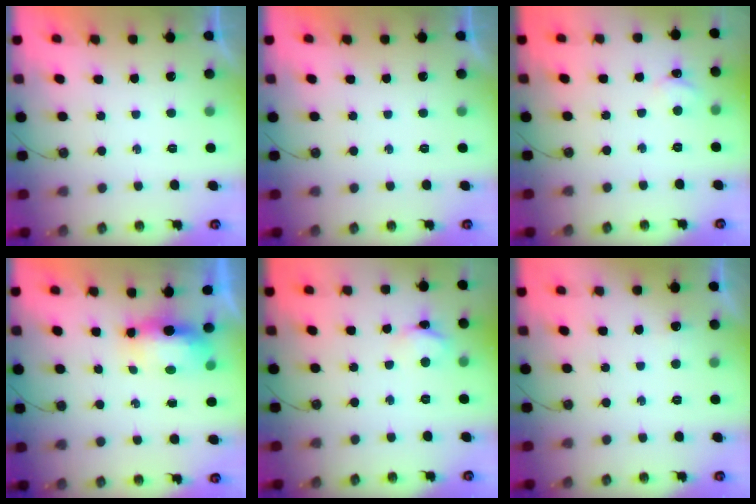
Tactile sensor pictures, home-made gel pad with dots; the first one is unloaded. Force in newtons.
{"total": 0.0}
{"total": 2.3, "press": 2.3, "slide": 0.4}
{"total": 9.7, "press": 7.7, "slide": 6.0}
{"total": 4.2, "press": 4.2, "slide": 0.4}
{"total": 12.3, "press": 3.1, "slide": 11.9}